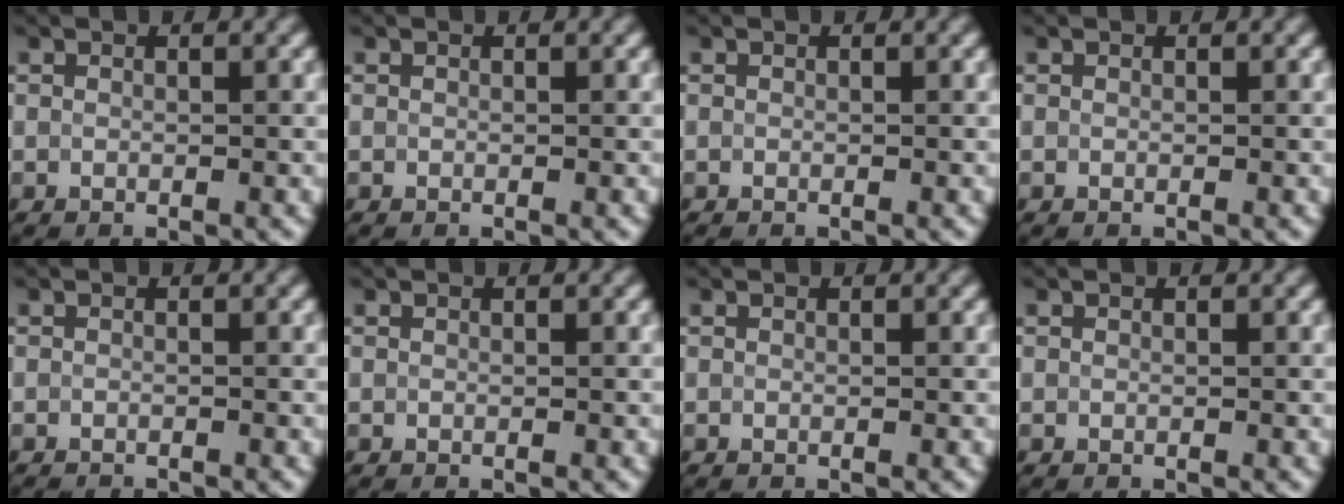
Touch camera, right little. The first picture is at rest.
{"total": 0.0}
{"total": 0.0}
{"total": 0.0}
{"total": 0.9, "force": [-0.9, 0.1, 0.1], "torque": [0.004, -0.007, -0.016]}
{"total": 0.0}
{"total": 0.0}
{"total": 0.0}